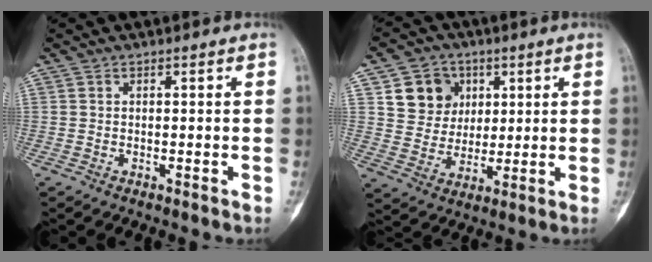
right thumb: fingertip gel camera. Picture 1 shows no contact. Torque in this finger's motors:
{"motor_torque": [0.77, 0.74, 0.12, -0.06, 0.02]}